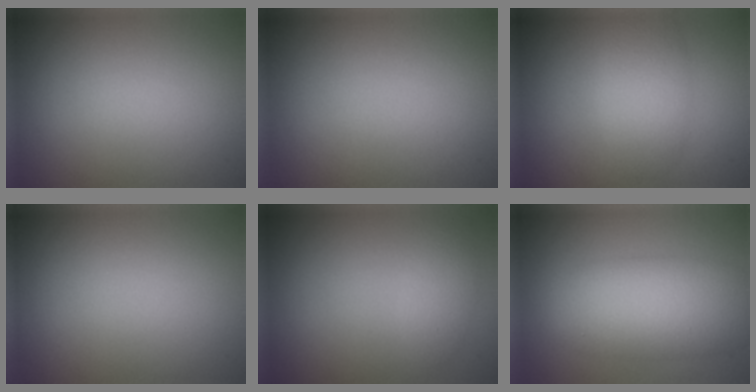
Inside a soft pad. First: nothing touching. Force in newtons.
{"total": 0.0}
{"total": 3.7, "press": 3.7, "slide": 0.1}
{"total": 0.0}
{"total": 1.7, "press": 1.7, "slide": 0.1}
{"total": 7.5, "press": 7.5, "slide": 0.1}